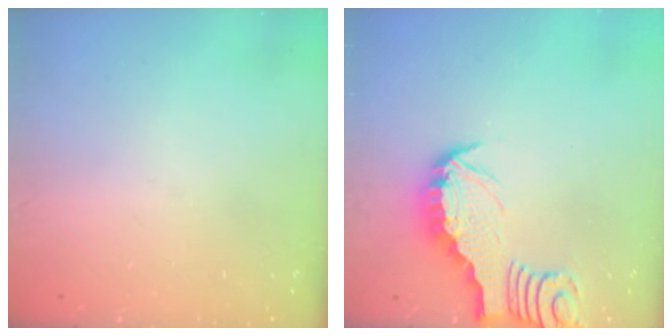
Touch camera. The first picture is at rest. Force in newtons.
{"total": 3.0, "press": 2.9, "slide": 0.3}